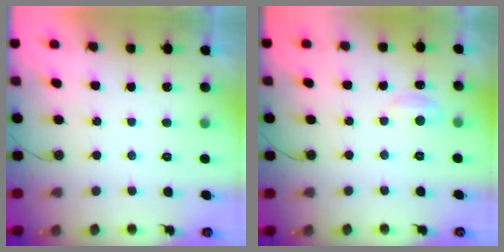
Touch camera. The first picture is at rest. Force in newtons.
{"total": 3.8, "press": 3.8, "slide": 0.5}